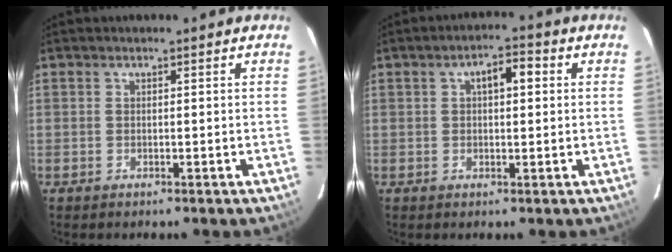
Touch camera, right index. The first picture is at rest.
{"total": 4.4, "force": [1.1, 2.0, 3.8], "torque": [-0.059, 0.015, 0.019]}